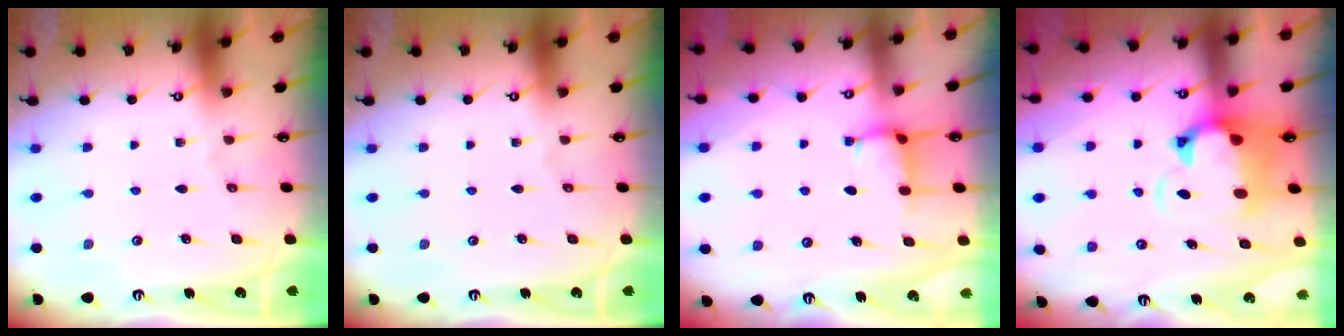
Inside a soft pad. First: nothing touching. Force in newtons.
{"total": 0.0}
{"total": 2.6, "press": 2.6, "slide": 0.3}
{"total": 3.4, "press": 3.0, "slide": 1.6}